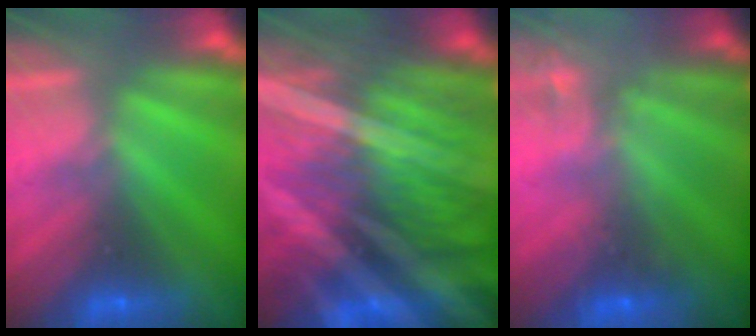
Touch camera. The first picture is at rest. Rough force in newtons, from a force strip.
{"total": 9.3}
{"total": 2.1}